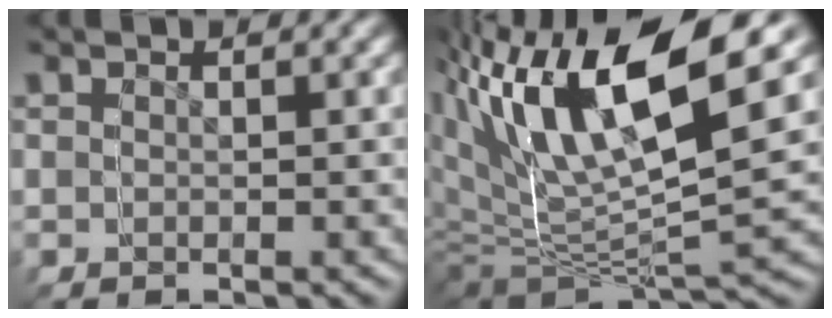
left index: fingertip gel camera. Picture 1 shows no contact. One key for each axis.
{"total": 6.9, "fx": 2.5, "fy": 4.8, "fz": 4.2, "tx": -0.120, "ty": 0.001, "tz": 0.037}